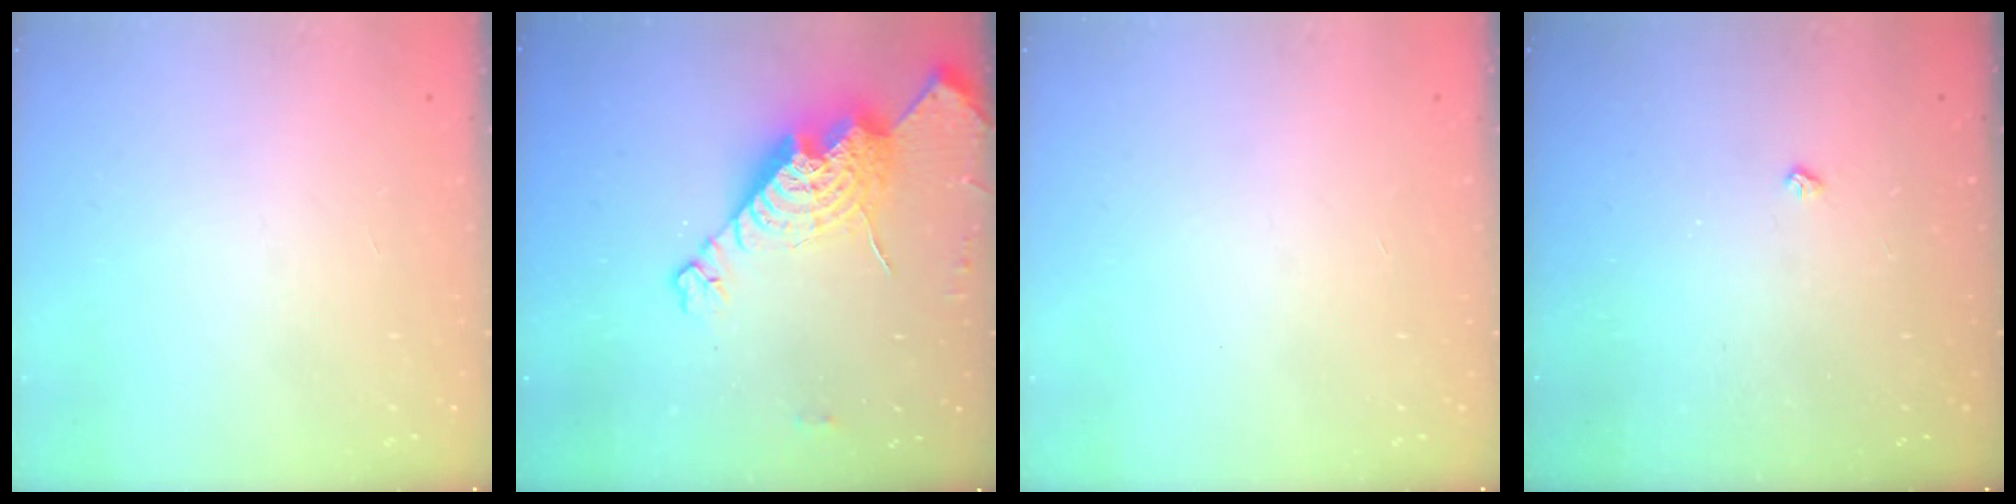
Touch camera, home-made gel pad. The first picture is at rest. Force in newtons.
{"total": 20.4, "press": 20.3, "slide": 1.9}
{"total": 0.0}
{"total": 2.2, "press": 2.1, "slide": 0.4}